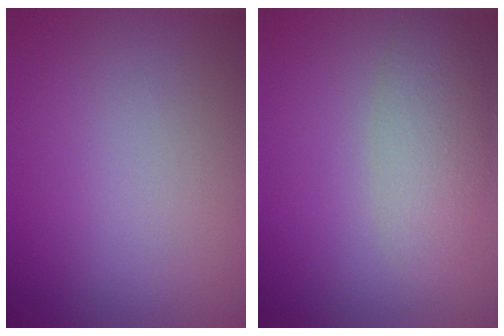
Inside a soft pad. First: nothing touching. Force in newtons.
{"total": 3.2, "press": 3.2, "slide": 0.2}